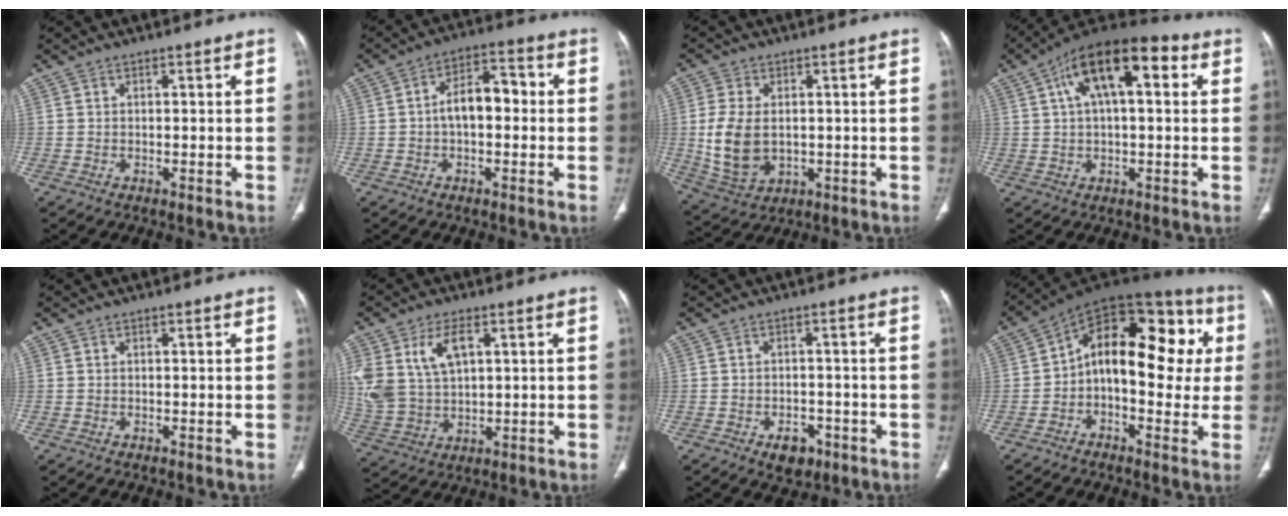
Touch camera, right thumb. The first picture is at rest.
{"total": 8.3, "force": [-0.3, 4.8, 6.8], "torque": [-0.098, 0.034, -0.013]}
{"total": 10.5, "force": [0.0, 7.0, 7.9], "torque": [-0.157, -0.008, 0.015]}
{"total": 16.6, "force": [5.3, 7.4, 13.8], "torque": [-0.208, 0.029, 0.077]}
{"total": 0.0}
{"total": 12.3, "force": [4.4, 7.3, 8.9], "torque": [-0.186, -0.007, 0.100]}
{"total": 3.5, "force": [-1.7, 2.4, 1.9], "torque": [-0.015, 0.005, -0.016]}
{"total": 21.0, "force": [1.5, 11.4, 17.6], "torque": [-0.211, 0.048, 0.009]}